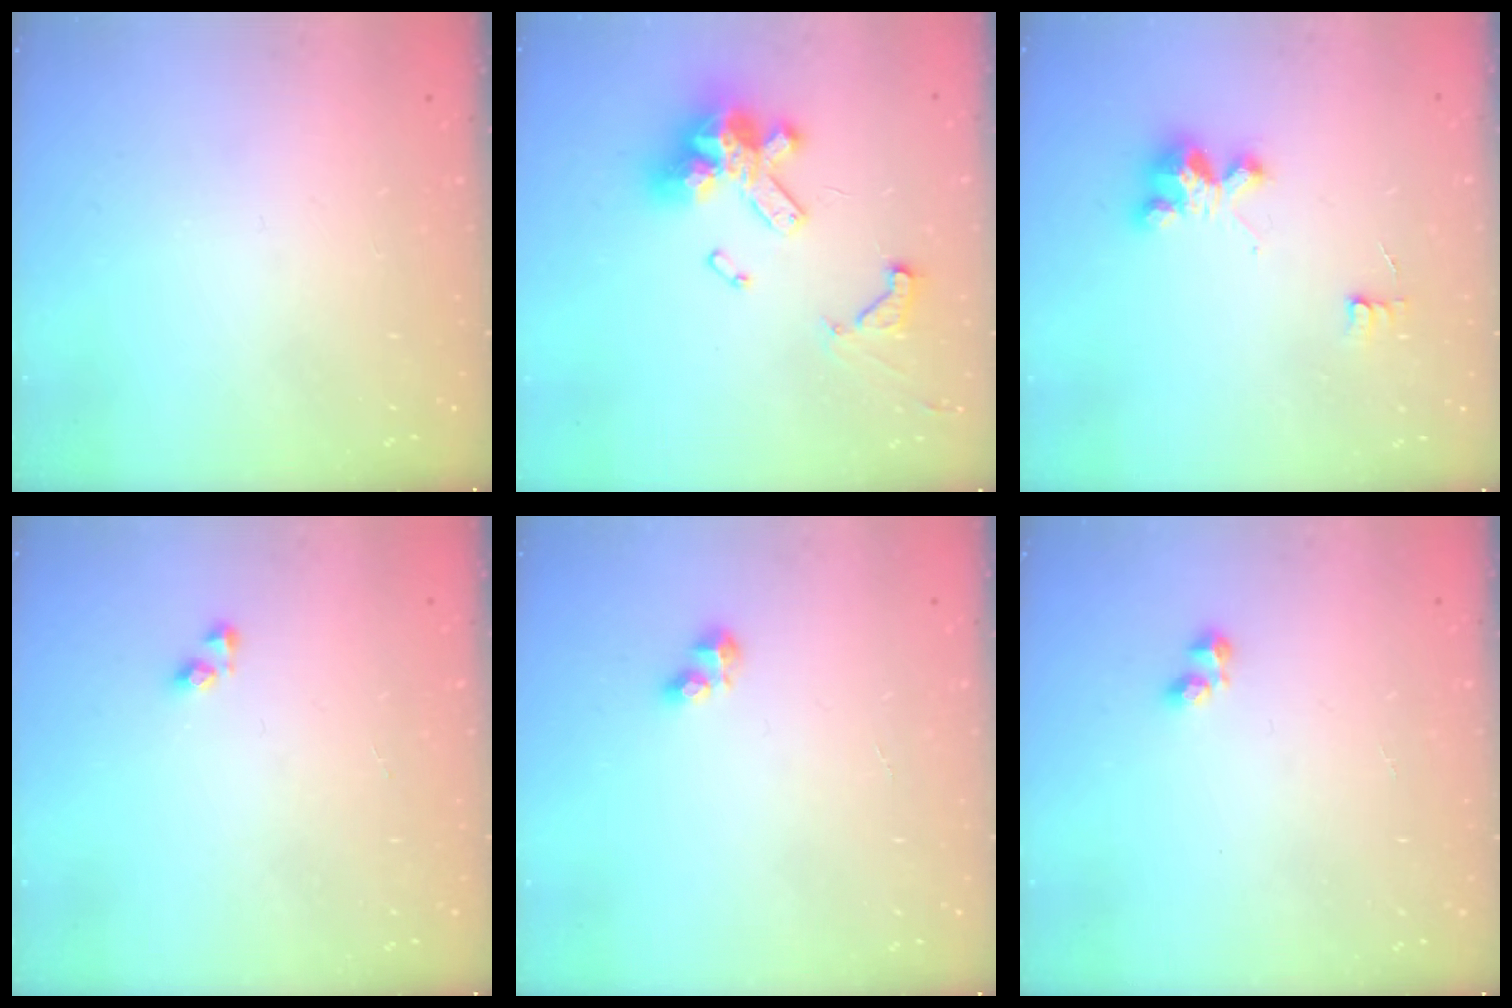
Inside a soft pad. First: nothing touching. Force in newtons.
{"total": 16.8, "press": 16.7, "slide": 2.2}
{"total": 6.0, "press": 6.0, "slide": 0.2}
{"total": 3.4, "press": 3.4, "slide": 0.5}
{"total": 3.1, "press": 3.1, "slide": 0.4}
{"total": 2.4, "press": 2.3, "slide": 0.9}